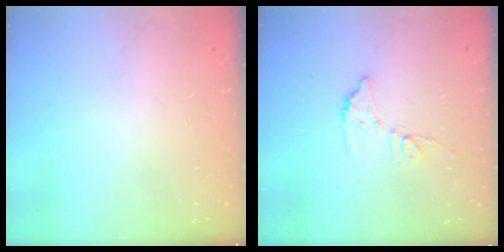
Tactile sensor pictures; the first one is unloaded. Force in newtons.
{"total": 8.6, "press": 8.6, "slide": 0.2}